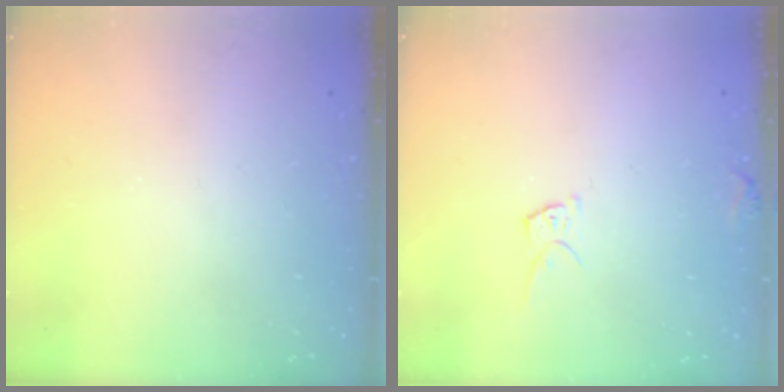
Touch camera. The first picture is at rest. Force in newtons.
{"total": 5.9, "press": 5.9, "slide": 0.4}